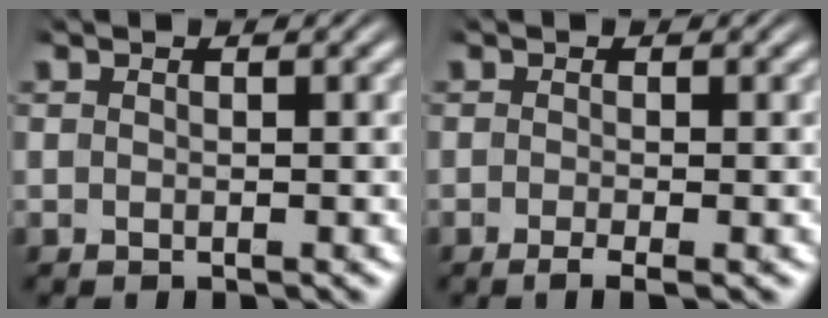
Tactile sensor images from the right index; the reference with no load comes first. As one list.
[{"total": 2.0, "force": [-1.6, 0.1, 1.1], "torque": [-0.016, 0.000, -0.028]}]